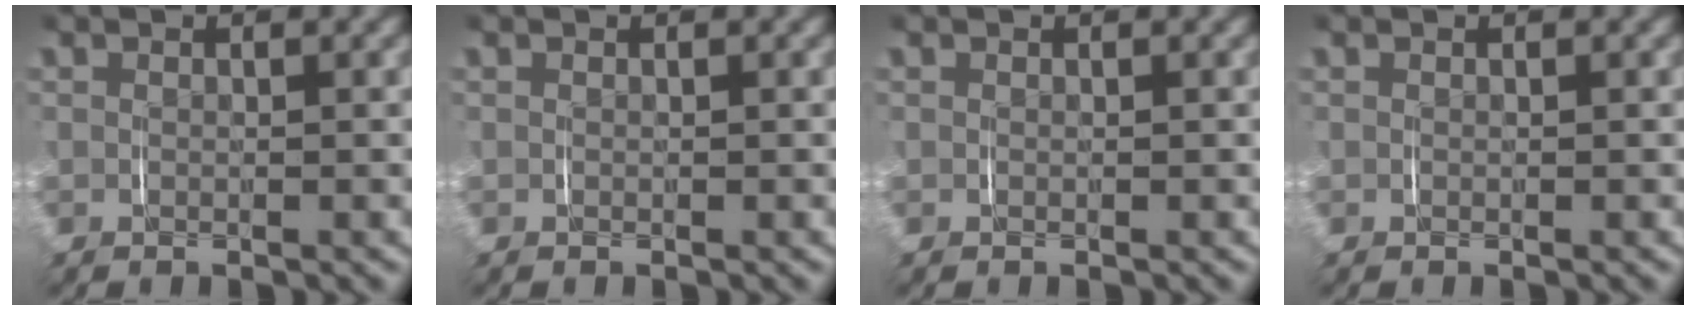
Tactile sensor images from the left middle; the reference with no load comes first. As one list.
[{"total": 0.0}, {"total": 0.0}, {"total": 0.0}]